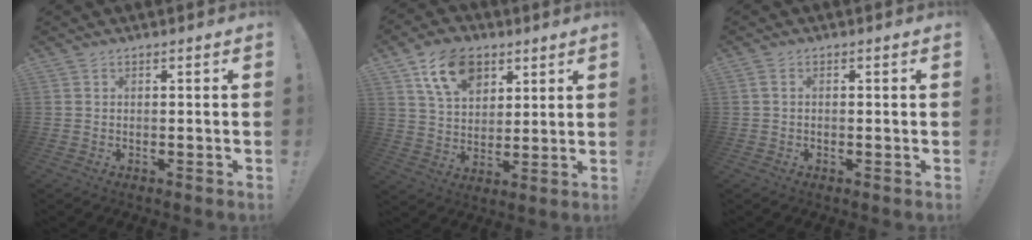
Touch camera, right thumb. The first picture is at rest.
{"total": 14.1, "force": [7.5, 9.3, 7.4], "torque": [-0.125, -0.021, 0.144]}
{"total": 1.0, "force": [-0.2, 0.3, 0.9], "torque": [-0.020, 0.004, -0.003]}